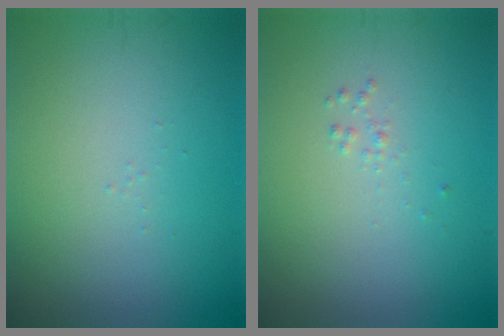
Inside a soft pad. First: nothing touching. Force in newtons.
{"total": 0.5, "press": 0.5, "slide": 0.0}